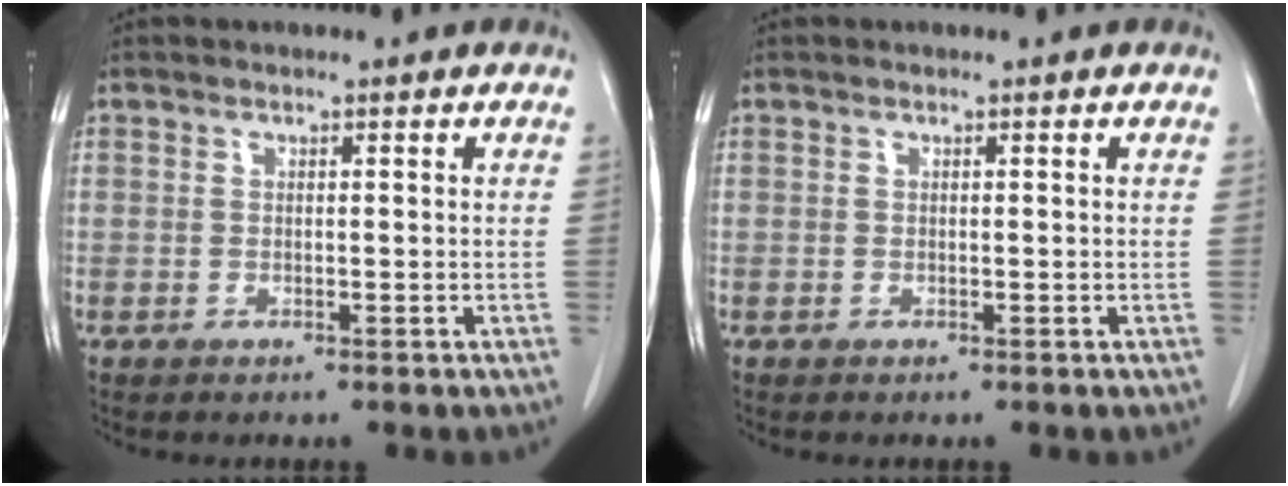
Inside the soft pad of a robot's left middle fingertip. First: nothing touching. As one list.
[{"total": 0.0}]